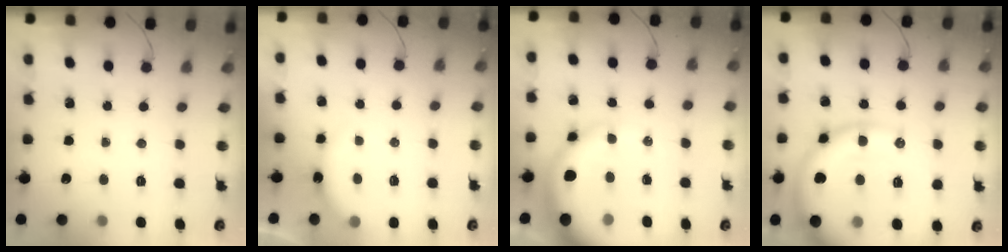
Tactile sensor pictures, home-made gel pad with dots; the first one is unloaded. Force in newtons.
{"total": 5.9, "press": 5.8, "slide": 1.0}
{"total": 13.3, "press": 12.9, "slide": 3.3}
{"total": 21.7, "press": 21.7, "slide": 1.4}